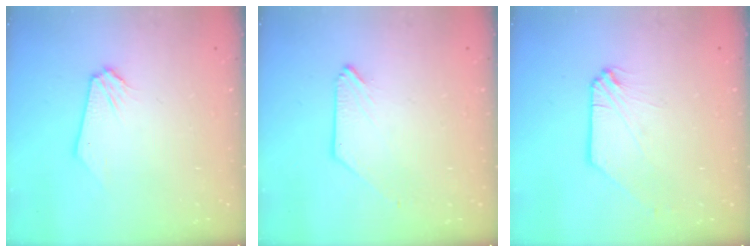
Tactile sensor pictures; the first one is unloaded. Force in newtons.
{"total": 0.0}
{"total": 0.8, "press": 0.8, "slide": 0.2}